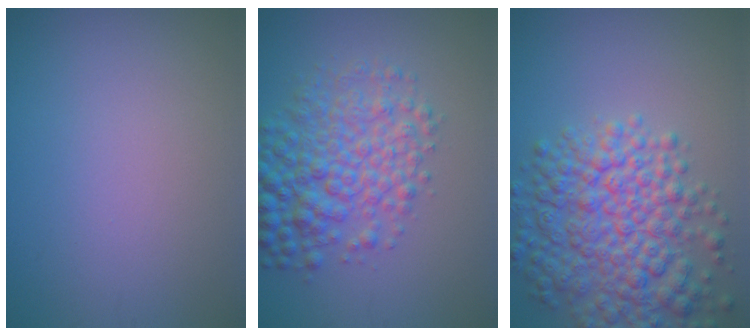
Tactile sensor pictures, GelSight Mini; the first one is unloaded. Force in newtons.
{"total": 6.2, "press": 6.2, "slide": 0.1}
{"total": 8.0, "press": 8.0, "slide": 0.2}